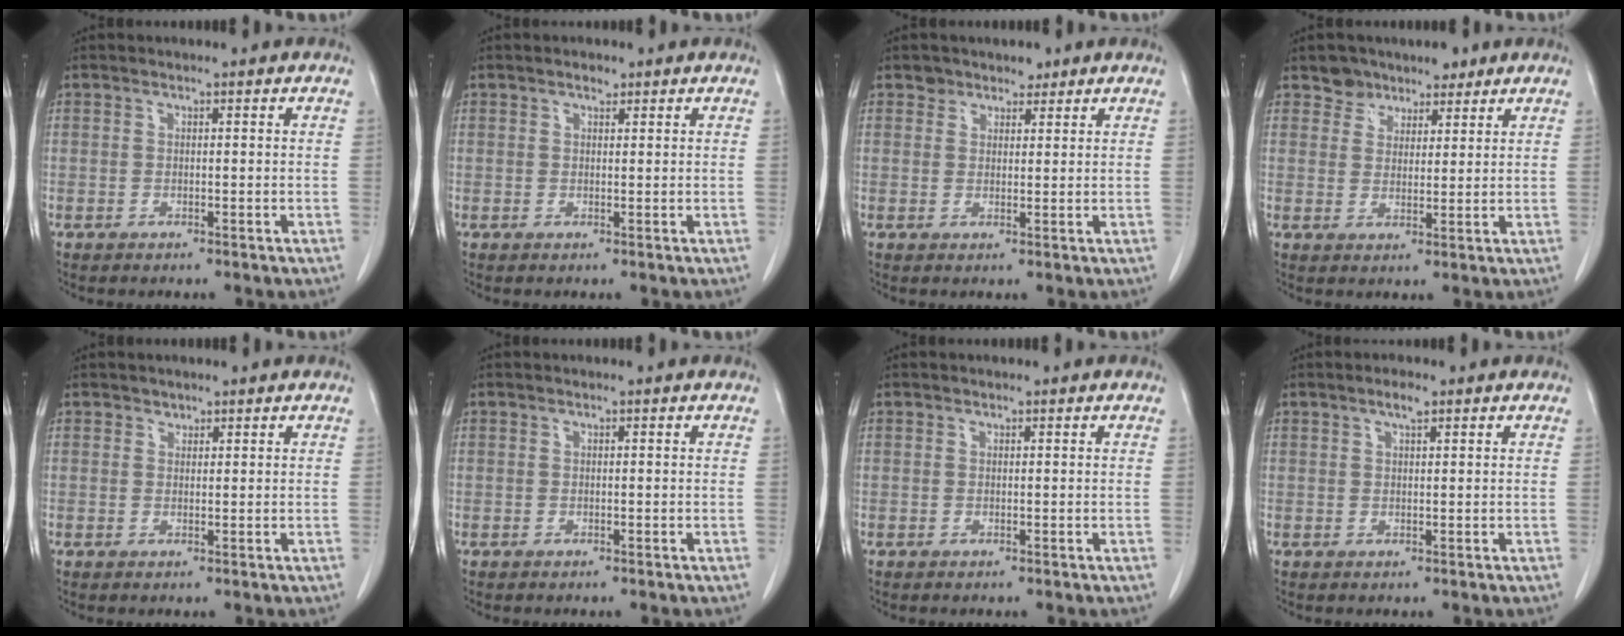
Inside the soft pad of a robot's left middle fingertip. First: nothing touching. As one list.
[{"total": 1.0, "force": [0.7, 0.4, 0.5], "torque": [-0.011, -0.003, 0.011]}, {"total": 2.5, "force": [1.9, 1.6, 0.0], "torque": [0.012, 0.000, 0.025]}, {"total": 4.6, "force": [3.5, 3.0, 0.1], "torque": [0.005, 0.009, 0.056]}, {"total": 0.9, "force": [0.8, 0.5, 0.0], "torque": [0.005, -0.006, 0.009]}, {"total": 0.0}, {"total": 0.0}, {"total": 1.8, "force": [1.2, 0.4, 1.3], "torque": [-0.026, 0.002, 0.021]}]